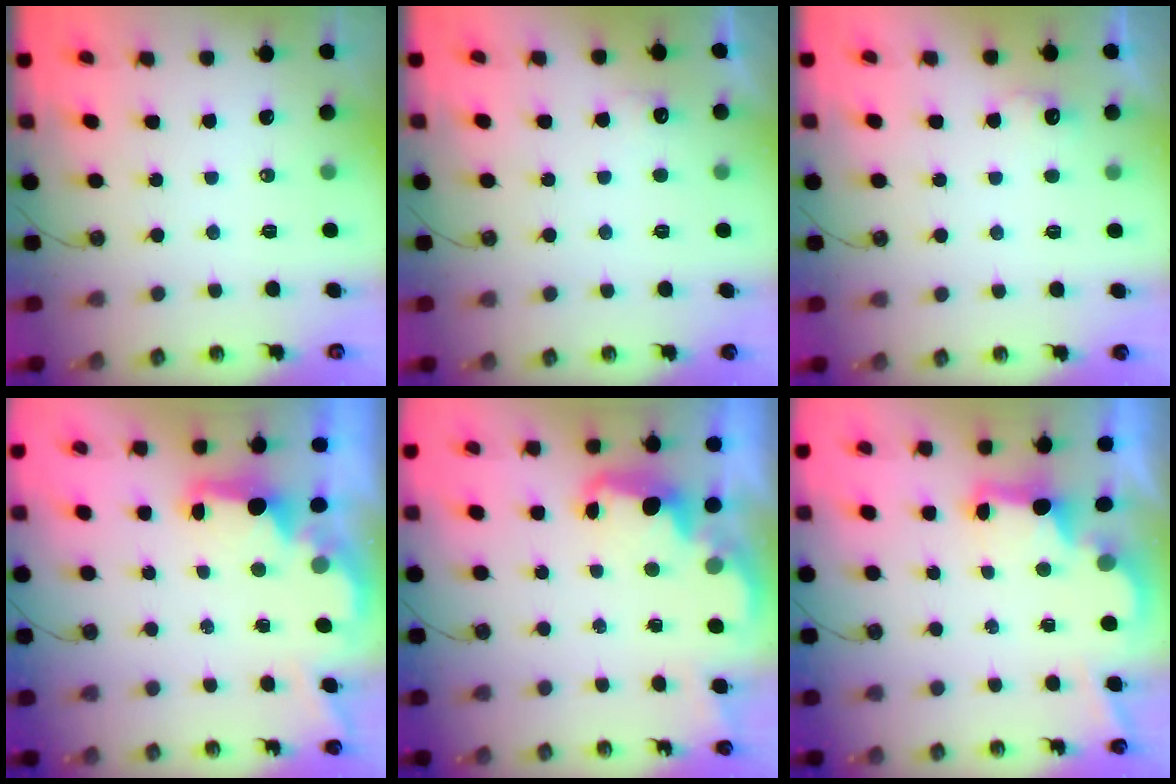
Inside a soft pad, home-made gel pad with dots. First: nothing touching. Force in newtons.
{"total": 5.8, "press": 5.7, "slide": 1.2}
{"total": 4.8, "press": 4.7, "slide": 1.2}
{"total": 3.4, "press": 3.3, "slide": 0.4}
{"total": 2.7, "press": 2.6, "slide": 0.7}
{"total": 2.7, "press": 2.5, "slide": 0.9}